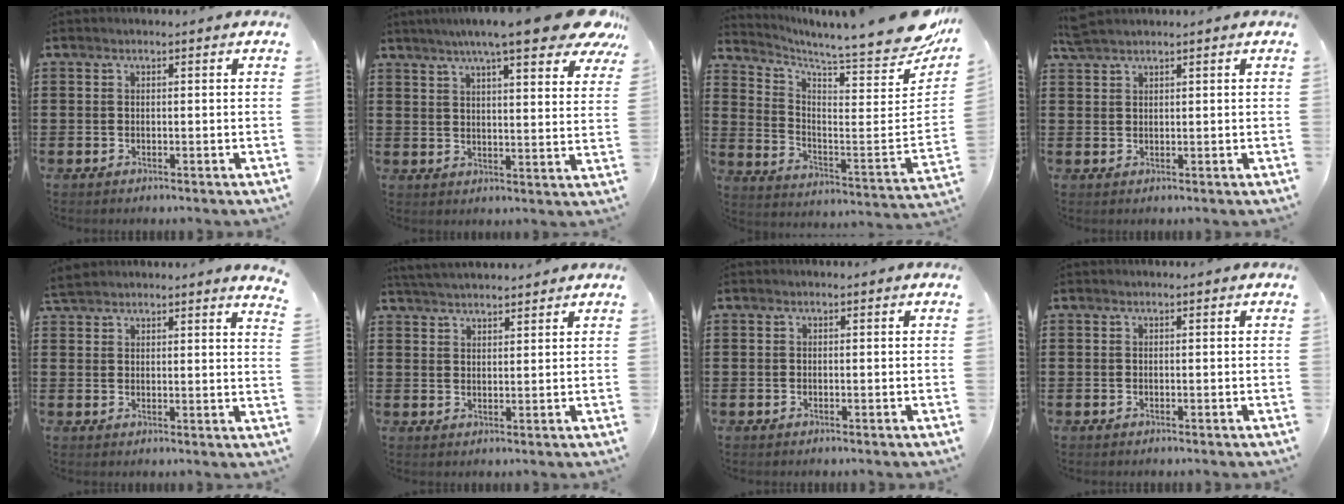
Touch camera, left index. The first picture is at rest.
{"total": 11.2, "force": [8.6, 1.2, 7.0], "torque": [-0.129, -0.026, 0.142]}
{"total": 7.3, "force": [6.5, -0.4, 3.2], "torque": [-0.070, -0.078, 0.101]}
{"total": 2.3, "force": [2.1, 0.3, 1.0], "torque": [-0.024, 0.001, 0.040]}
{"total": 3.9, "force": [3.8, -0.3, 0.8], "torque": [-0.028, -0.009, 0.073]}
{"total": 3.3, "force": [3.2, 0.1, 0.5], "torque": [-0.020, -0.007, 0.061]}
{"total": 0.0}
{"total": 0.0}